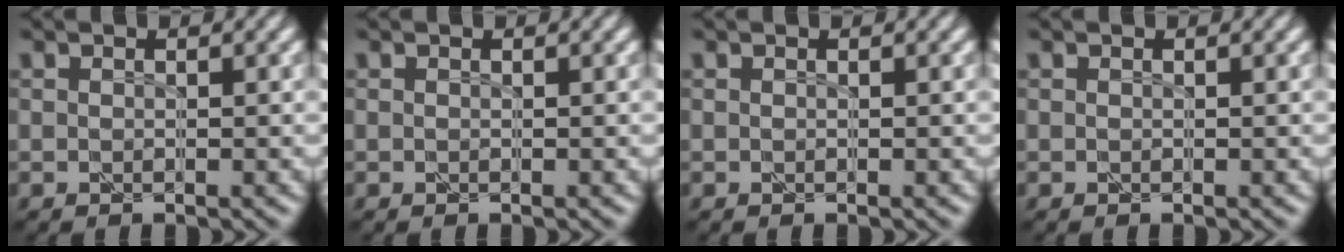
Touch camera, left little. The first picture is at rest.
{"total": 0.0}
{"total": 0.0}
{"total": 0.0}